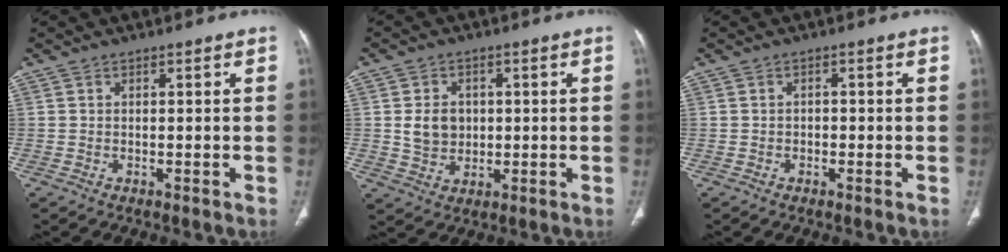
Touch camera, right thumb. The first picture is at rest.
{"total": 6.2, "force": [0.5, 5.1, 3.4], "torque": [-0.038, -0.004, 0.017]}
{"total": 1.1, "force": [-0.3, 0.9, 0.5], "torque": [-0.001, 0.005, -0.006]}